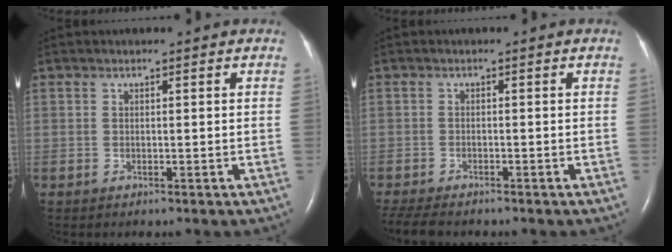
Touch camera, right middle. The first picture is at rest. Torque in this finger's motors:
{"motor_torque": [0.36, -0.40, 0.00, 0.01]}